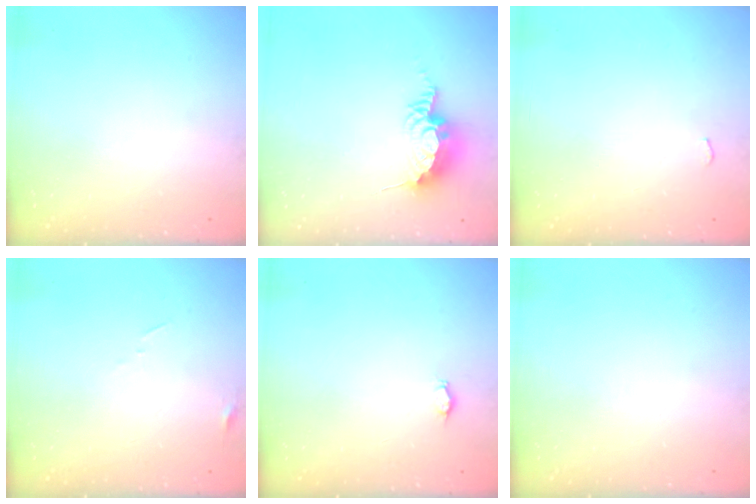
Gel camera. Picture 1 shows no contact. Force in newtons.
{"total": 9.7, "press": 9.7, "slide": 1.1}
{"total": 3.5, "press": 3.2, "slide": 1.5}
{"total": 2.9, "press": 2.9, "slide": 0.2}
{"total": 1.8, "press": 1.8, "slide": 0.3}
{"total": 0.0}